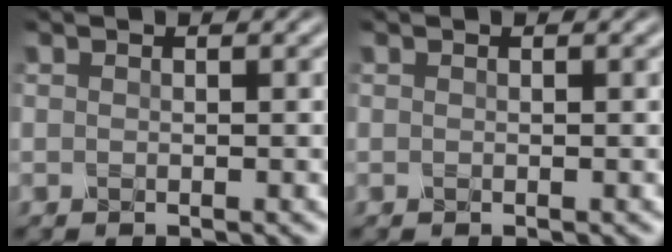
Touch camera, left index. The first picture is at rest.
{"total": 0.0}